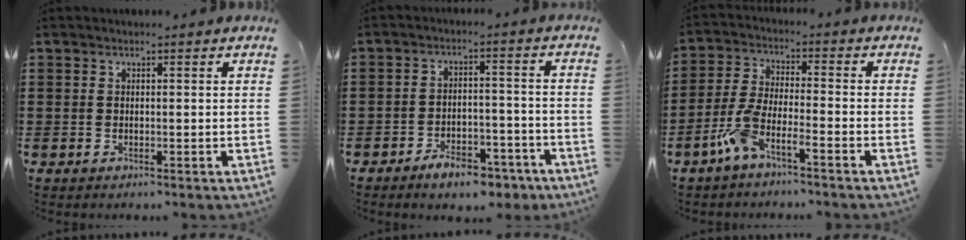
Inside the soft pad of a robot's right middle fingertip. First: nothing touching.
{"total": 5.7, "force": [-5.0, 1.6, 2.4], "torque": [-0.039, 0.015, -0.093]}
{"total": 5.8, "force": [-4.1, 0.9, 4.0], "torque": [-0.102, -0.012, -0.085]}